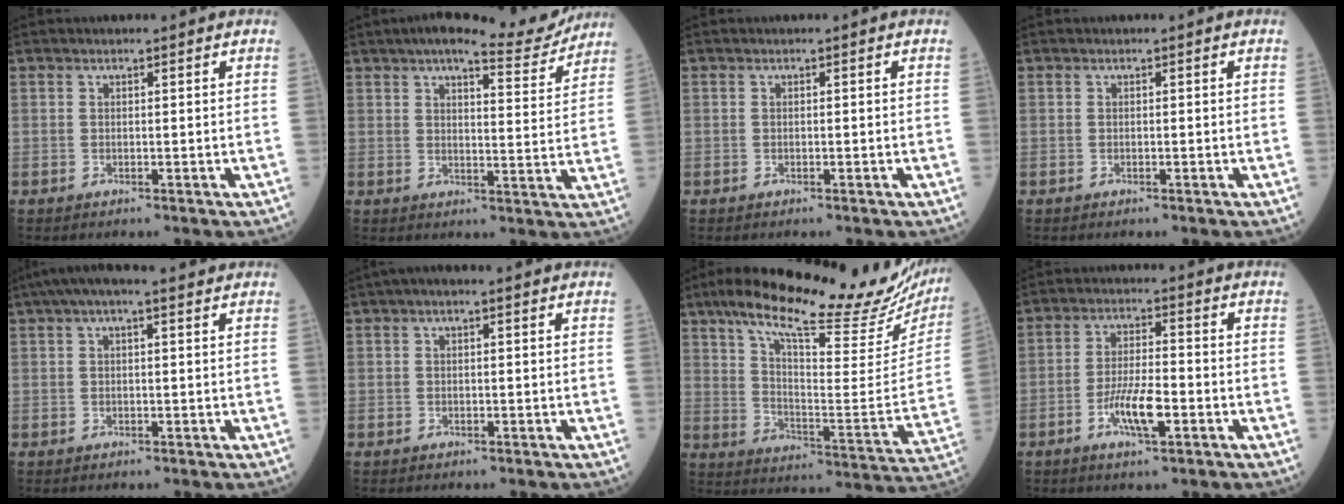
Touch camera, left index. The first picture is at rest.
{"total": 10.7, "force": [9.6, 1.5, 4.5], "torque": [-0.055, -0.013, 0.117]}
{"total": 0.0}
{"total": 0.0}
{"total": 6.5, "force": [4.5, 1.5, 4.5], "torque": [-0.080, 0.045, 0.066]}
{"total": 2.3, "force": [1.1, 0.7, 1.9], "torque": [-0.036, 0.020, 0.013]}
{"total": 28.0, "force": [22.5, 4.6, 16.0], "torque": [-0.256, -0.033, 0.301]}
{"total": 6.7, "force": [-2.9, 1.2, 5.9], "torque": [-0.115, -0.007, -0.056]}